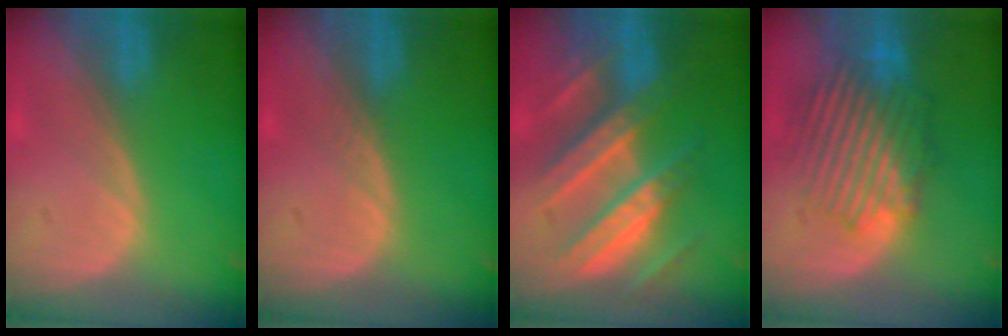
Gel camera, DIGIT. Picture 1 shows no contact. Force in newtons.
{"total": 0.6, "press": 0.6, "slide": 0.0}
{"total": 10.8, "press": 10.7, "slide": 1.1}
{"total": 9.9, "press": 9.1, "slide": 3.9}